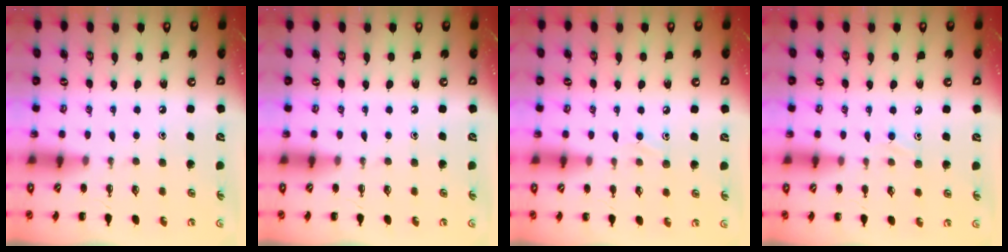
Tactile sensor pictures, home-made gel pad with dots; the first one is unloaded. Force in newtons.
{"total": 0.0}
{"total": 5.8, "press": 5.5, "slide": 1.8}
{"total": 5.8, "press": 5.5, "slide": 1.8}